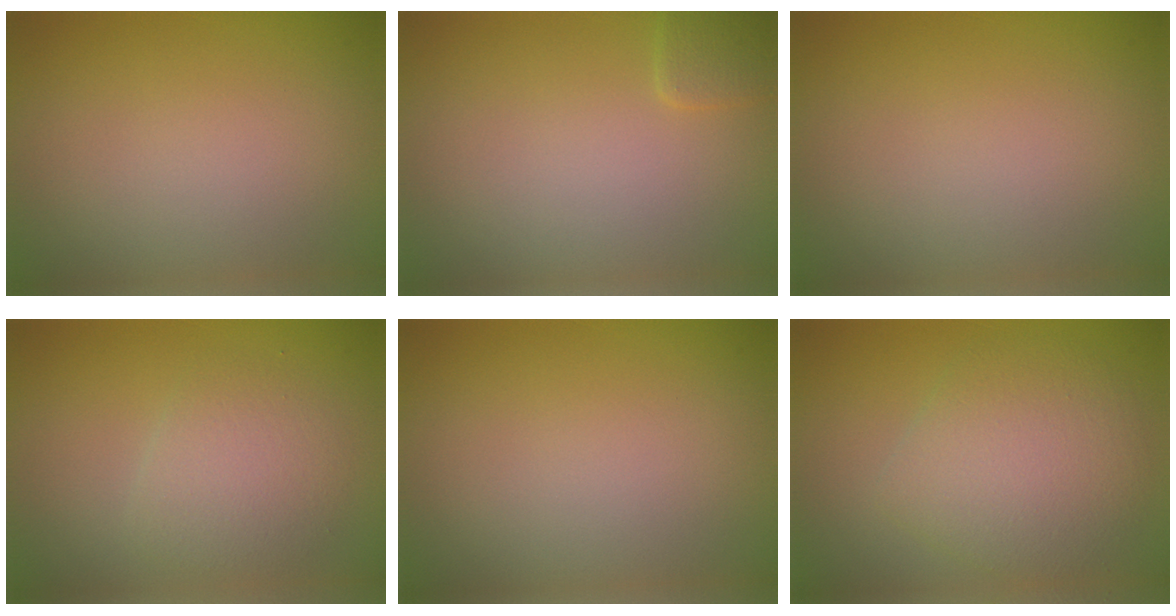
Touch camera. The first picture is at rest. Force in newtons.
{"total": 1.3, "press": 1.3, "slide": 0.1}
{"total": 0.0}
{"total": 3.0, "press": 3.0, "slide": 0.1}
{"total": 0.0}
{"total": 5.4, "press": 5.4, "slide": 0.1}